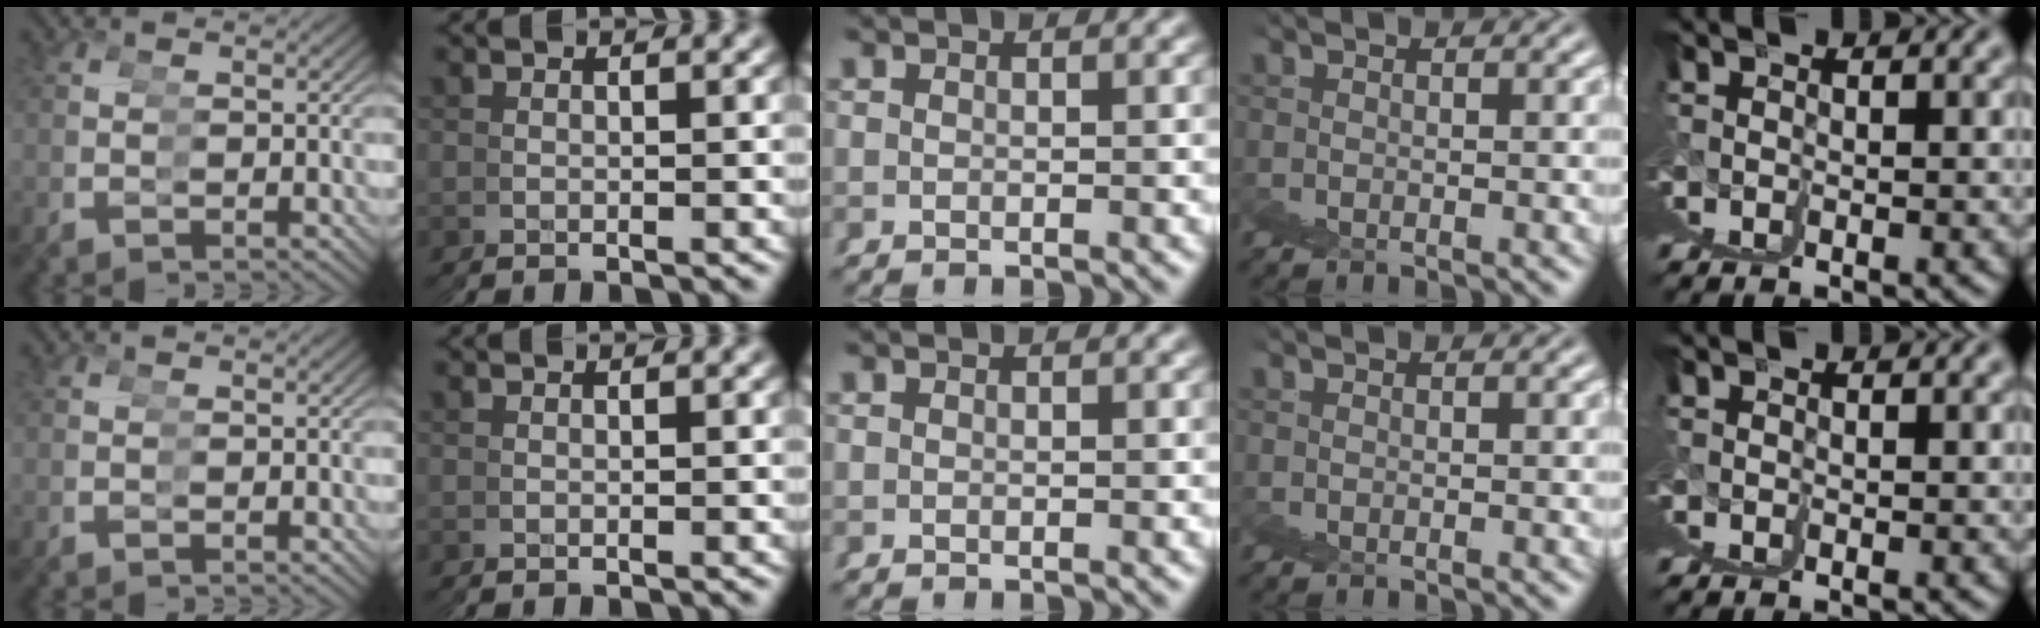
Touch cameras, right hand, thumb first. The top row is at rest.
{}